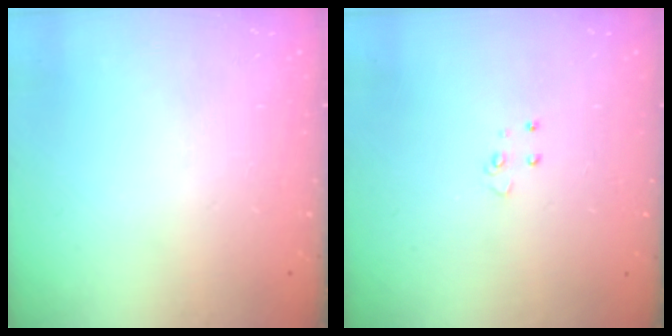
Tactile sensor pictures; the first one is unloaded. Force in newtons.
{"total": 3.4, "press": 3.4, "slide": 0.3}